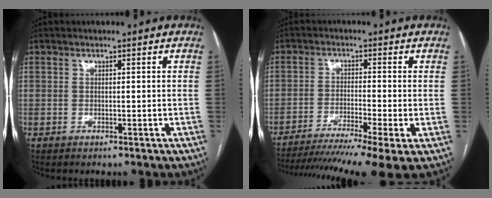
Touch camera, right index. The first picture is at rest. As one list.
[{"total": 14.6, "force": [-10.8, -0.3, 9.8], "torque": [-0.147, -0.025, -0.173]}]